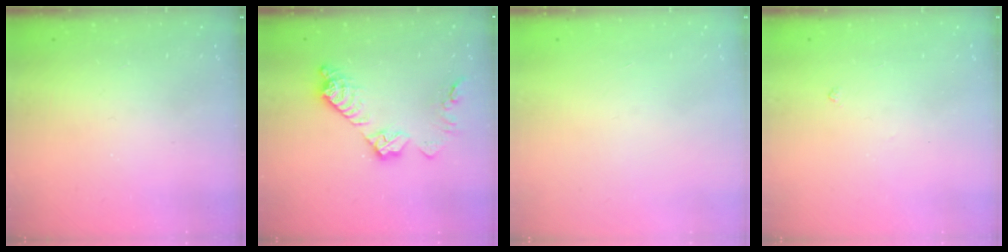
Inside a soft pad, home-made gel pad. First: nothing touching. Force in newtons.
{"total": 12.9, "press": 12.9, "slide": 0.7}
{"total": 0.0}
{"total": 2.9, "press": 2.8, "slide": 0.5}